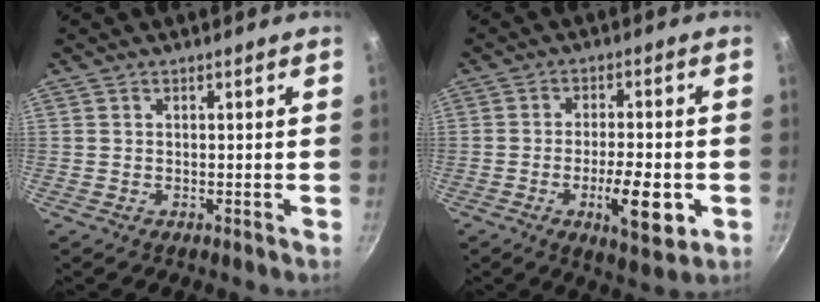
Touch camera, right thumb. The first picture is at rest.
{"total": 10.5, "force": [-3.2, 3.5, 9.4], "torque": [-0.131, 0.007, -0.044]}